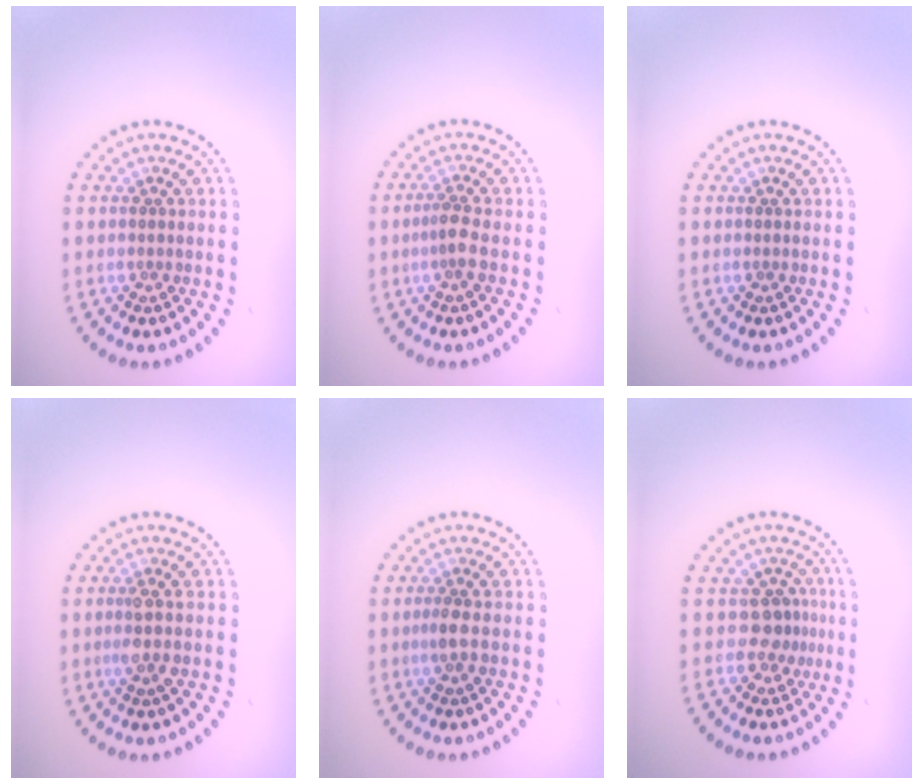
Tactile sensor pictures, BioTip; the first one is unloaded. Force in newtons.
{"total": 1.7, "press": 1.3, "slide": 1.1}
{"total": 0.0}
{"total": 1.8, "press": 1.6, "slide": 0.9}
{"total": 1.2, "press": 1.0, "slide": 0.7}
{"total": 2.0, "press": 1.4, "slide": 1.5}